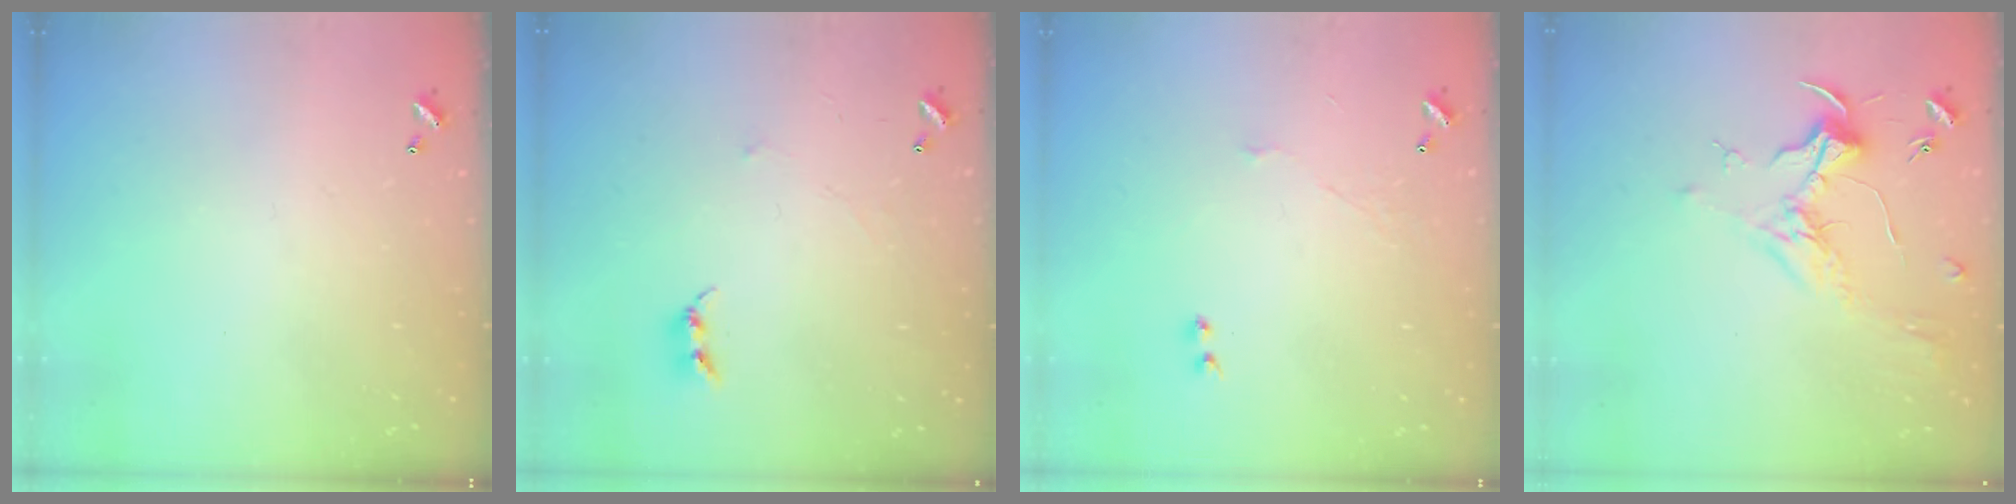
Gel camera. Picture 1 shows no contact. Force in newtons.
{"total": 2.4, "press": 2.4, "slide": 0.4}
{"total": 2.4, "press": 2.3, "slide": 0.6}
{"total": 1.8, "press": 1.7, "slide": 0.8}